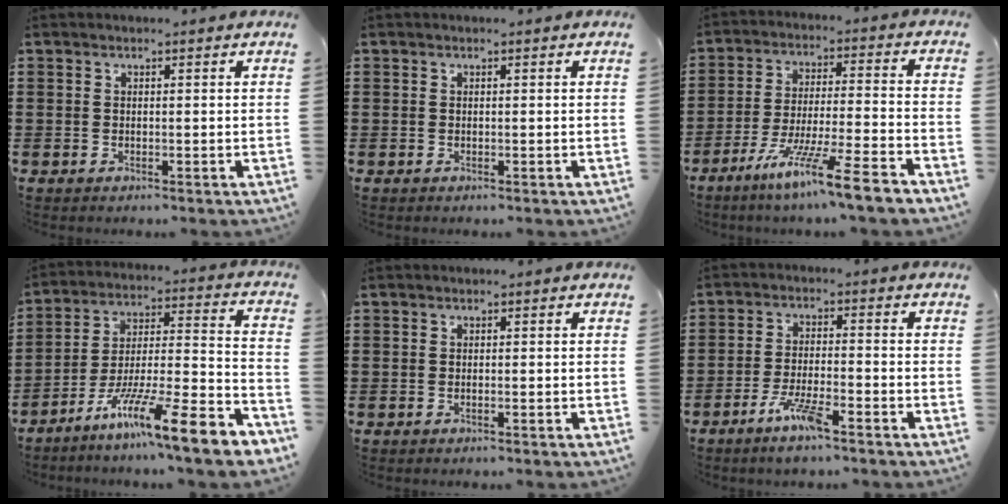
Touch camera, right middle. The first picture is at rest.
{"total": 0.0}
{"total": 11.0, "force": [-8.8, -0.2, 6.6], "torque": [-0.124, 0.003, -0.173]}
{"total": 13.0, "force": [-9.5, 0.5, 8.9], "torque": [-0.142, 0.008, -0.176]}
{"total": 0.7, "force": [-0.6, 0.1, 0.4], "torque": [-0.011, -0.002, -0.010]}
{"total": 5.7, "force": [-3.8, 0.8, 4.2], "torque": [-0.093, -0.006, -0.071]}